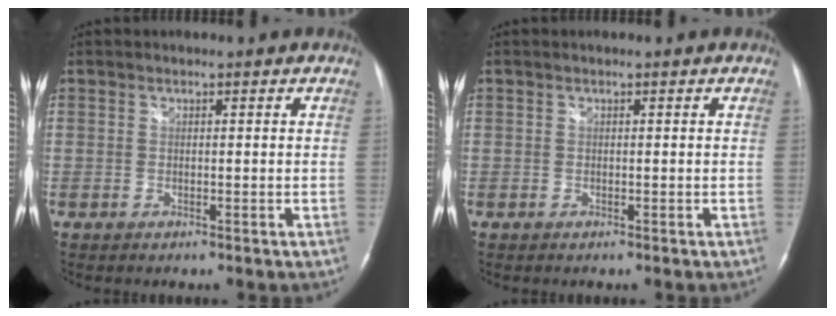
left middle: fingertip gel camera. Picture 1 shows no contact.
{"total": 0.0}